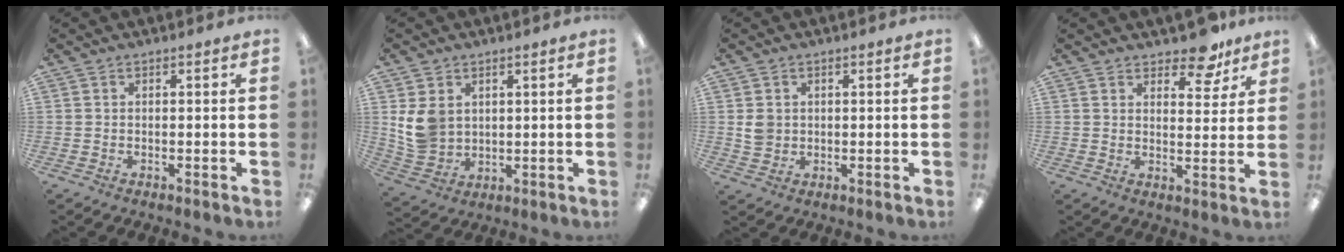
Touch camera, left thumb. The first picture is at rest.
{"total": 8.4, "force": [2.5, 6.9, 4.2], "torque": [-0.093, 0.003, 0.050]}
{"total": 3.6, "force": [0.7, 3.2, 1.4], "torque": [-0.021, 0.004, 0.013]}
{"total": 8.7, "force": [6.9, 3.6, 3.8], "torque": [-0.038, -0.041, 0.118]}